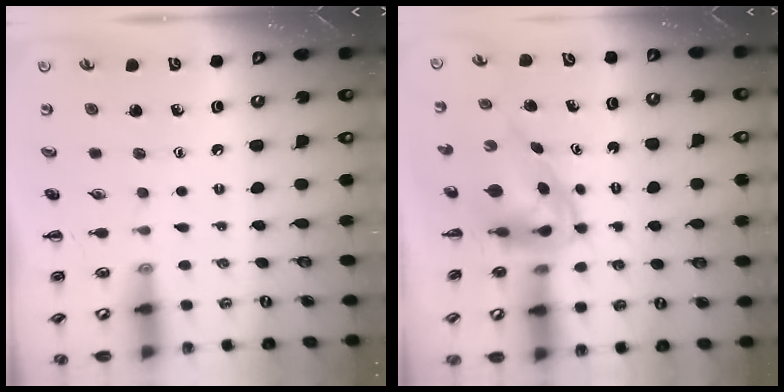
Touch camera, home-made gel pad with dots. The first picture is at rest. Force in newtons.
{"total": 3.7, "press": 3.6, "slide": 1.0}